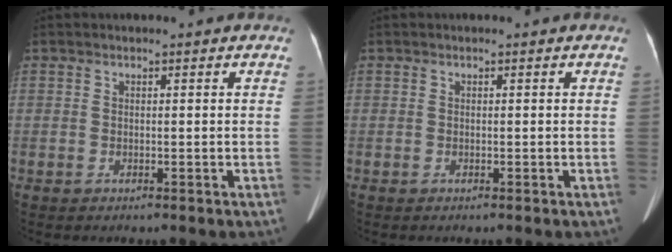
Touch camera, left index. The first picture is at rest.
{"total": 0.0}